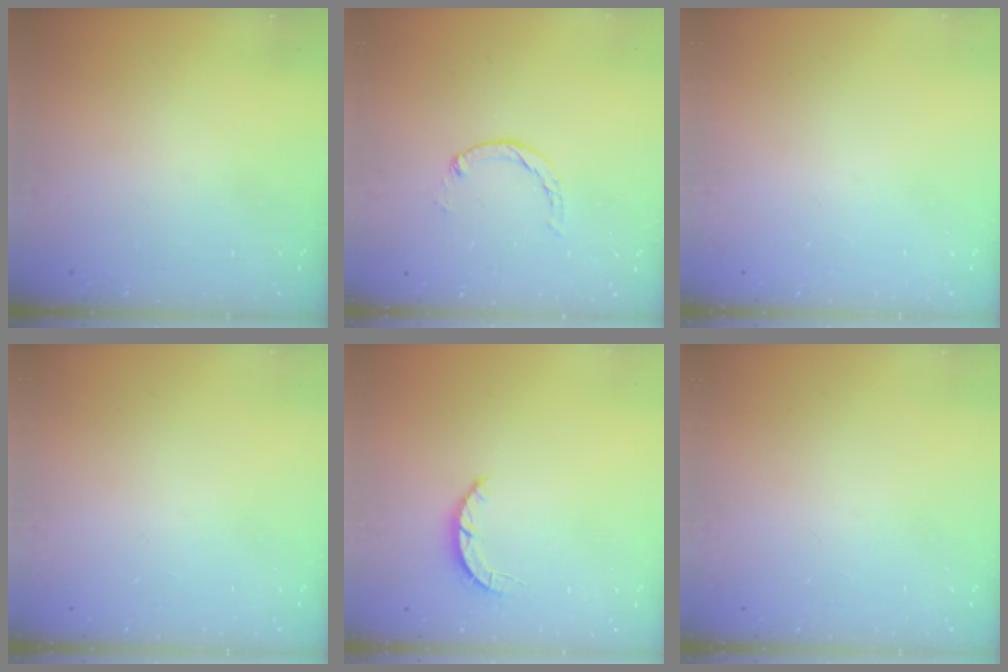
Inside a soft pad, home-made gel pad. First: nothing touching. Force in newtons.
{"total": 0.7, "press": 0.7, "slide": 0.2}
{"total": 0.0}
{"total": 0.0}
{"total": 2.5, "press": 2.4, "slide": 0.4}
{"total": 0.0}